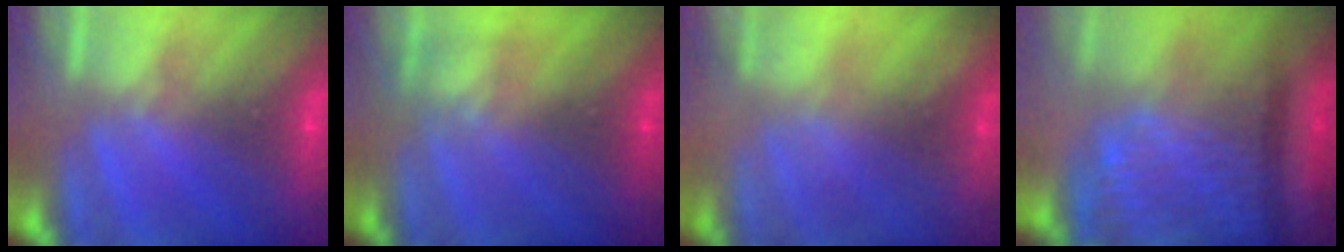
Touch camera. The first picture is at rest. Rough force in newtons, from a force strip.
{"total": 2.4}
{"total": 1.5}
{"total": 3.6}